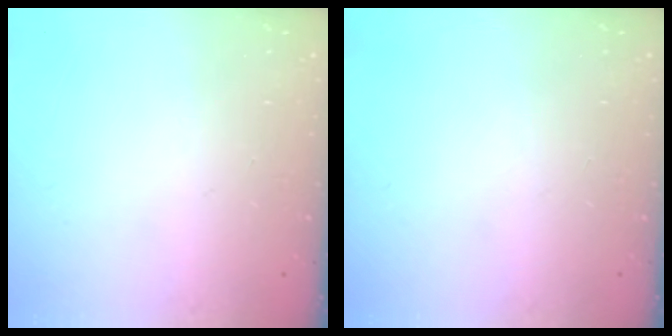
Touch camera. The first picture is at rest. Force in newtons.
{"total": 0.0}